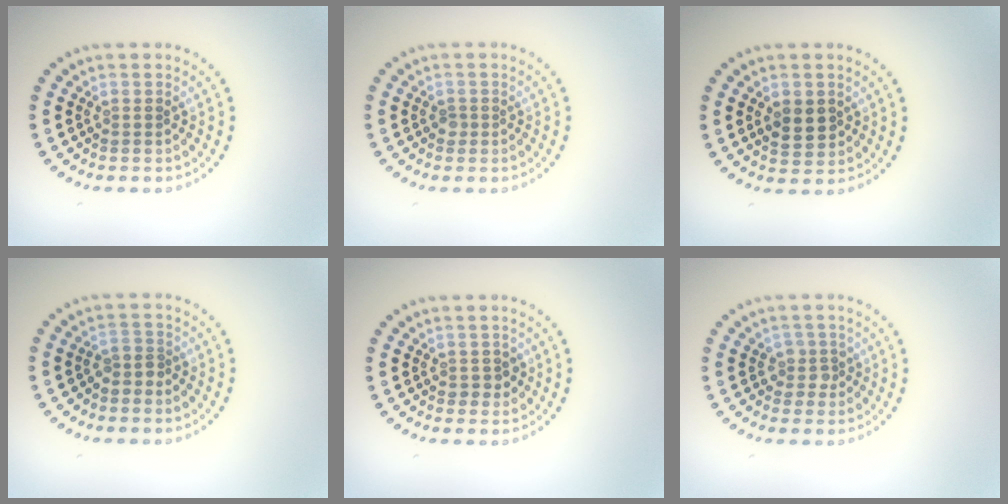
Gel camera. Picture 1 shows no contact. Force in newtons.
{"total": 0.7, "press": 0.5, "slide": 0.5}
{"total": 2.6, "press": 2.6, "slide": 0.2}
{"total": 1.6, "press": 1.1, "slide": 1.1}
{"total": 1.0, "press": 0.9, "slide": 0.4}
{"total": 1.5, "press": 1.2, "slide": 0.9}